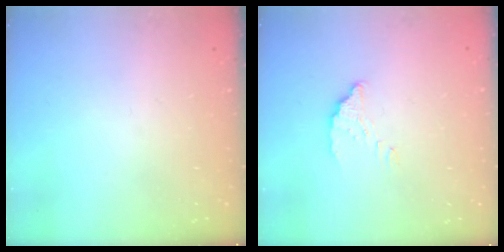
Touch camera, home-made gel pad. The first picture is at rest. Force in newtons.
{"total": 3.3, "press": 3.3, "slide": 0.1}